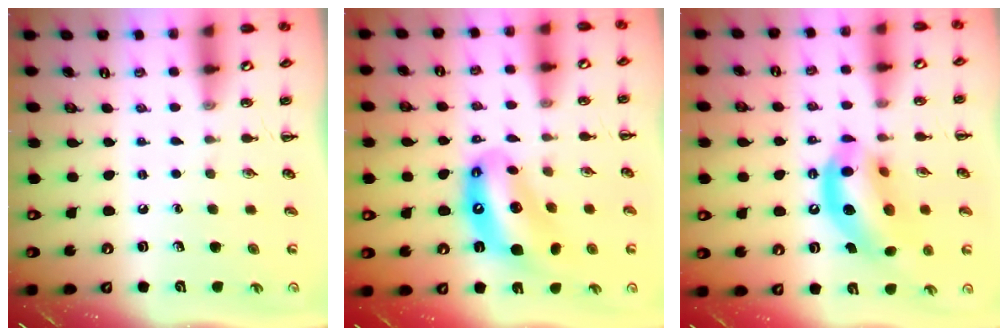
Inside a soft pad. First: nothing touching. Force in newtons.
{"total": 13.0, "press": 12.4, "slide": 3.9}
{"total": 16.1, "press": 15.5, "slide": 4.4}